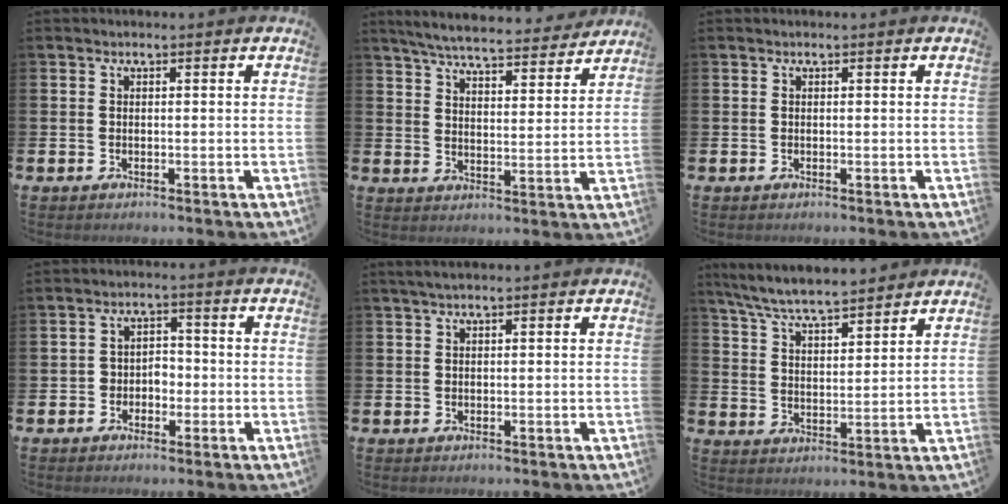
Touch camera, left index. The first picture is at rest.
{"total": 6.3, "force": [6.1, 0.6, 1.6], "torque": [-0.050, -0.042, 0.104]}
{"total": 0.0}
{"total": 2.8, "force": [-1.4, 2.3, 0.7], "torque": [-0.019, 0.009, -0.034]}
{"total": 1.1, "force": [0.8, 0.0, 0.8], "torque": [-0.024, 0.006, 0.015]}
{"total": 6.7, "force": [6.5, 0.3, 1.8], "torque": [-0.061, -0.035, 0.115]}